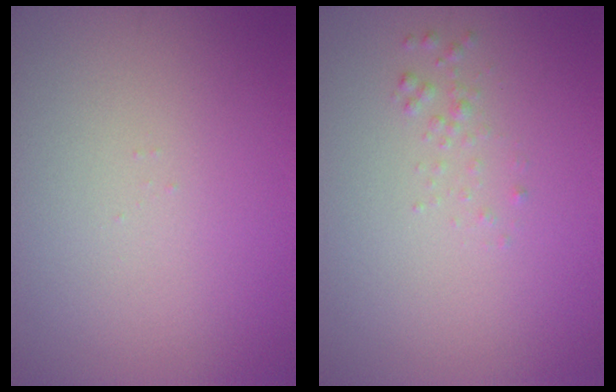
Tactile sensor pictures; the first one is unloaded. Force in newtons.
{"total": 0.8, "press": 0.8, "slide": 0.1}